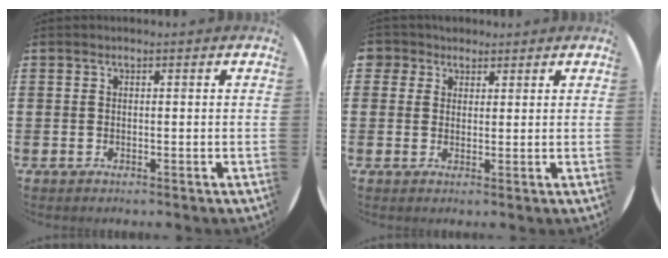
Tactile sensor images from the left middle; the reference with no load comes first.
{"total": 2.7, "force": [2.1, 1.8, -0.1], "torque": [0.001, 0.006, 0.039]}